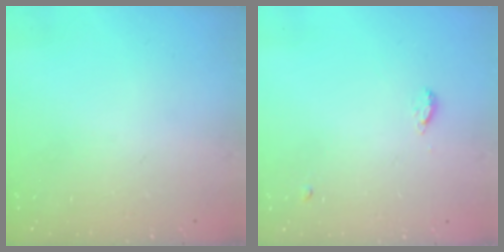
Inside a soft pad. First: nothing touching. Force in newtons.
{"total": 8.1, "press": 5.6, "slide": 5.8}